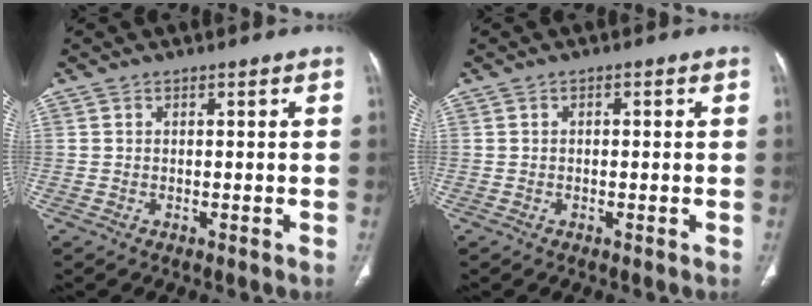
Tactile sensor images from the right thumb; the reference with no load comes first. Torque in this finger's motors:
{"motor_torque": [-0.33, 0.47, -0.16, -0.04, 0.04]}